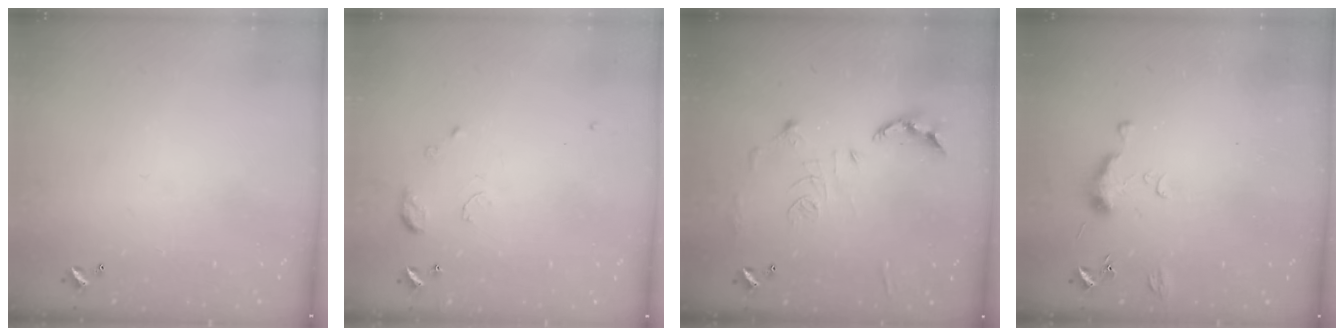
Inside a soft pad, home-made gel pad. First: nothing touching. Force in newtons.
{"total": 7.9, "press": 7.8, "slide": 0.8}
{"total": 10.7, "press": 10.6, "slide": 0.5}
{"total": 5.9, "press": 5.8, "slide": 0.9}